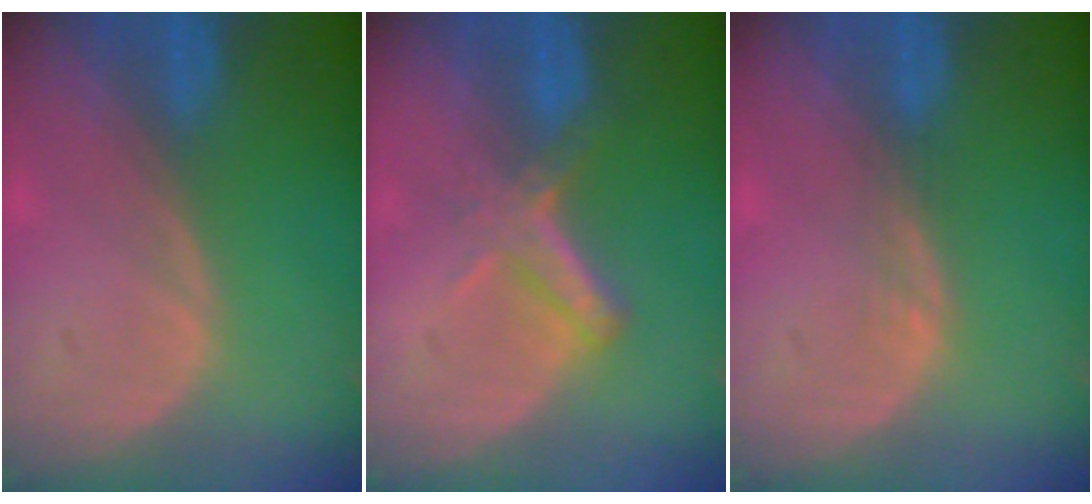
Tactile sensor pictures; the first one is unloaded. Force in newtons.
{"total": 5.6, "press": 4.8, "slide": 3.0}
{"total": 1.1, "press": 1.1, "slide": 0.1}